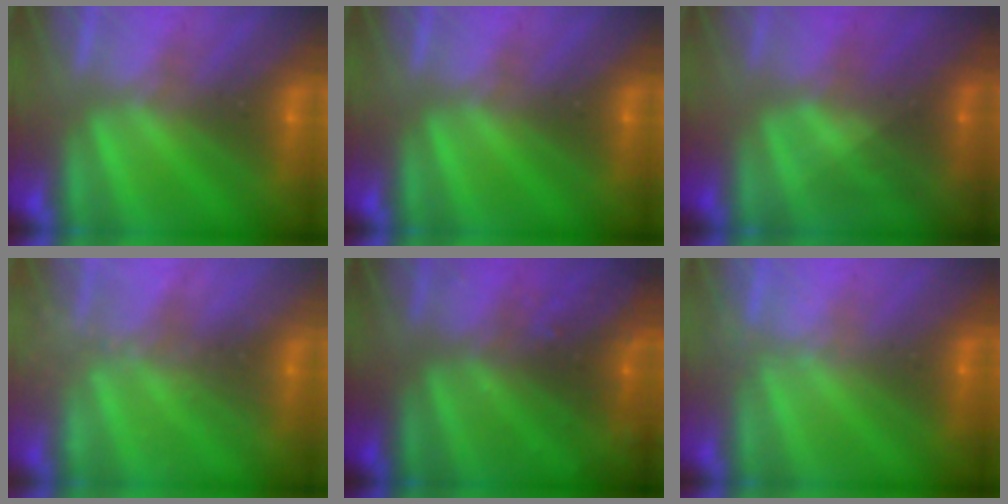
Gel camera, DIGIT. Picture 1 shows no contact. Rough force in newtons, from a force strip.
{"total": 0.0}
{"total": 1.7}
{"total": 2.0}
{"total": 9.3}
{"total": 1.2}